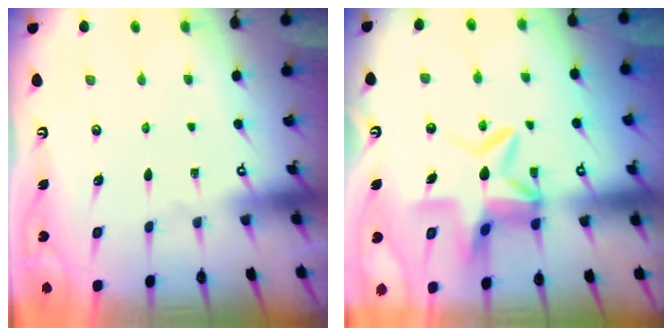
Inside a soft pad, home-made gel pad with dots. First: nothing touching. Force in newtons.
{"total": 10.5, "press": 10.3, "slide": 2.1}